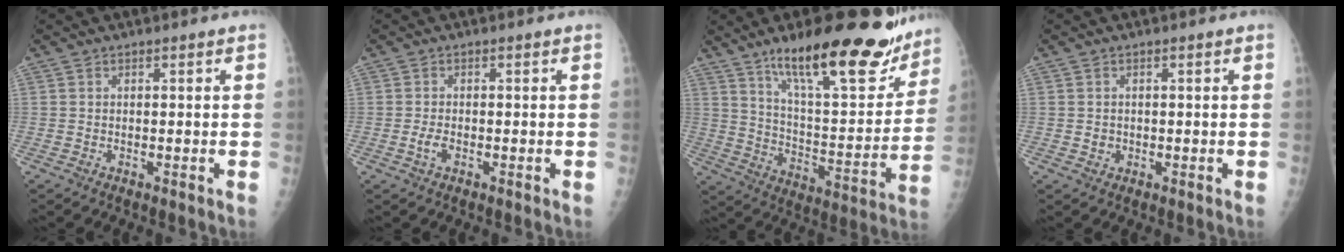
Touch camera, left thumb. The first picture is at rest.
{"total": 1.8, "force": [-0.6, 0.9, 1.4], "torque": [-0.033, 0.002, -0.013]}
{"total": 26.0, "force": [17.7, 8.0, 17.3], "torque": [-0.208, -0.077, 0.275]}
{"total": 1.3, "force": [-0.1, 1.2, 0.5], "torque": [-0.005, 0.002, 0.003]}